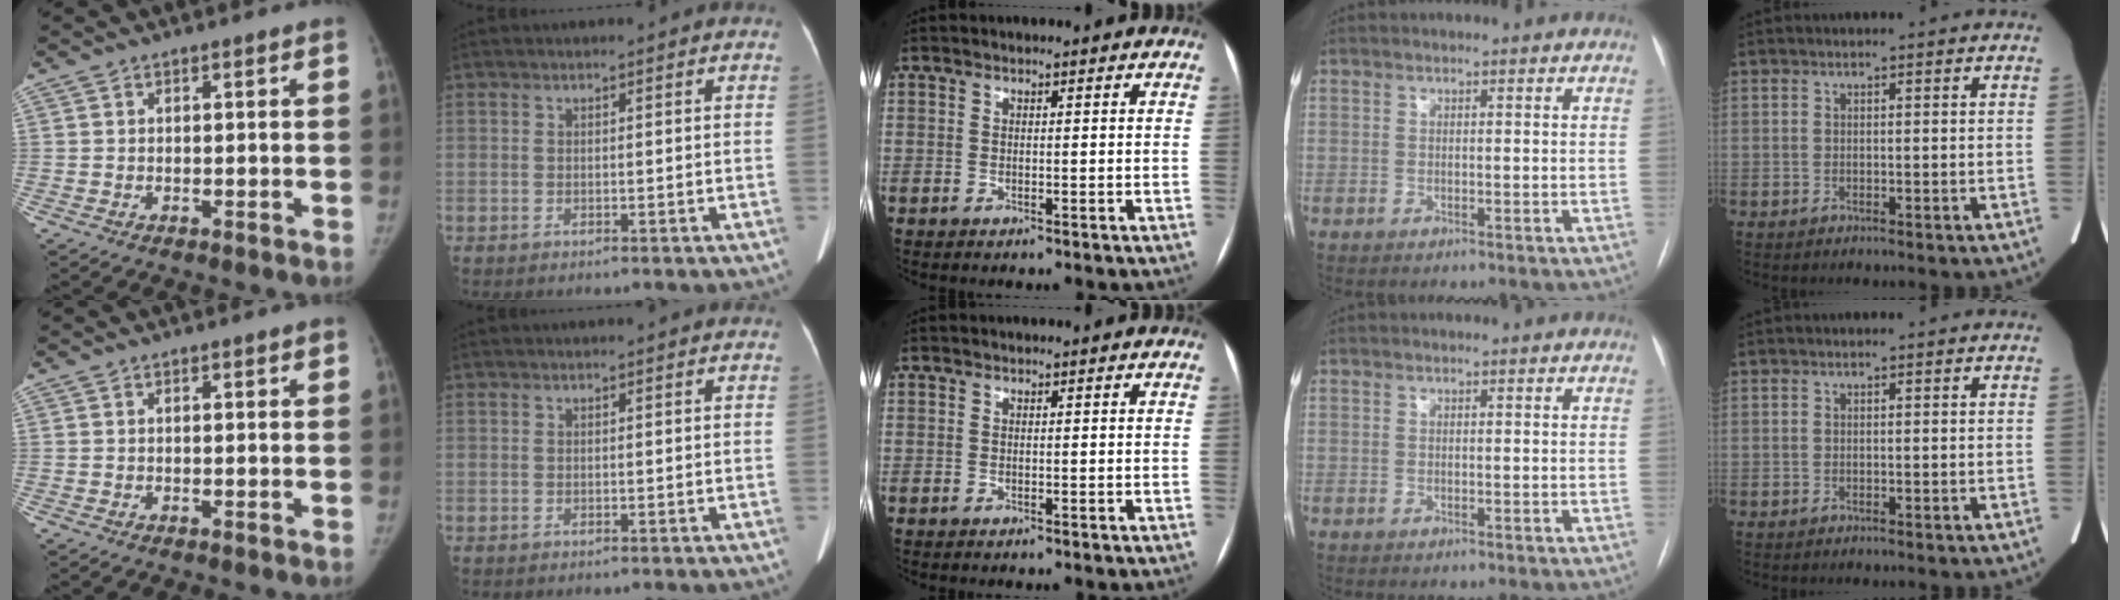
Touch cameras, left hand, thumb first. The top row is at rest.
{"thumb": {"total": 1.0, "force": [0.5, 0.4, 0.7], "torque": [-0.007, 0.000, 0.005]}}